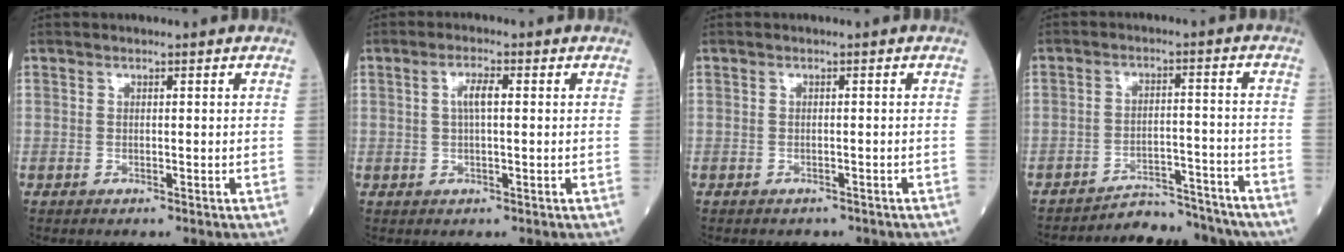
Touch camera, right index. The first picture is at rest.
{"total": 2.9, "force": [0.5, 0.6, 2.8], "torque": [-0.057, 0.007, 0.009]}
{"total": 3.3, "force": [-2.8, 1.4, 0.8], "torque": [-0.014, 0.000, -0.031]}
{"total": 11.2, "force": [-10.9, 2.2, 0.8], "torque": [0.003, 0.026, -0.153]}